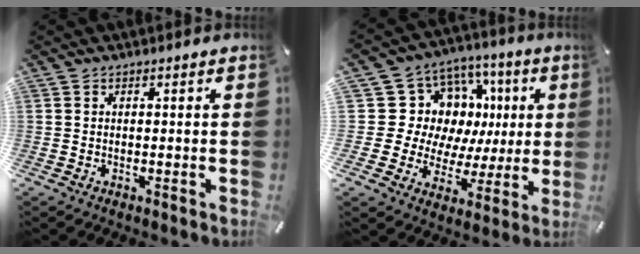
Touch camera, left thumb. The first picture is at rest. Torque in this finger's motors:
{"motor_torque": [0.32, 0.40, 0.10, -0.02, 0.04]}